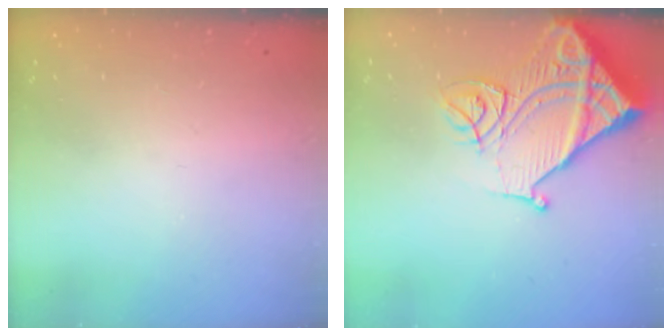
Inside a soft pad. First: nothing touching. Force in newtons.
{"total": 16.9, "press": 16.8, "slide": 2.1}